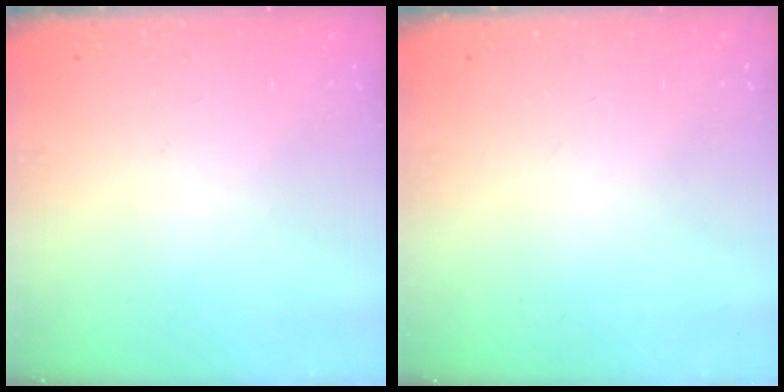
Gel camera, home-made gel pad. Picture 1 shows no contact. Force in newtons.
{"total": 0.0}